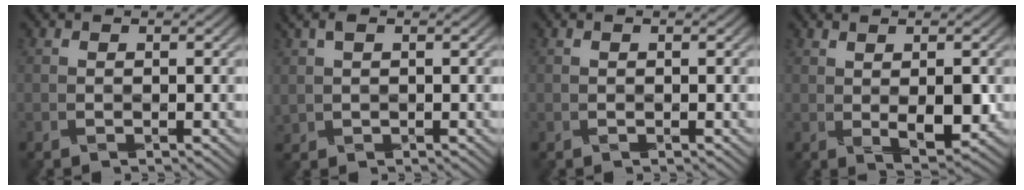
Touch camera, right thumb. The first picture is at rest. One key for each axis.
{"total": 2.1, "fx": 1.2, "fy": 1.0, "fz": 1.4, "tx": -0.036, "ty": 0.005, "tz": 0.028}
{"total": 0.0}
{"total": 4.1, "fx": 0.4, "fy": 1.1, "fz": 3.9, "tx": -0.073, "ty": -0.004, "tz": 0.017}